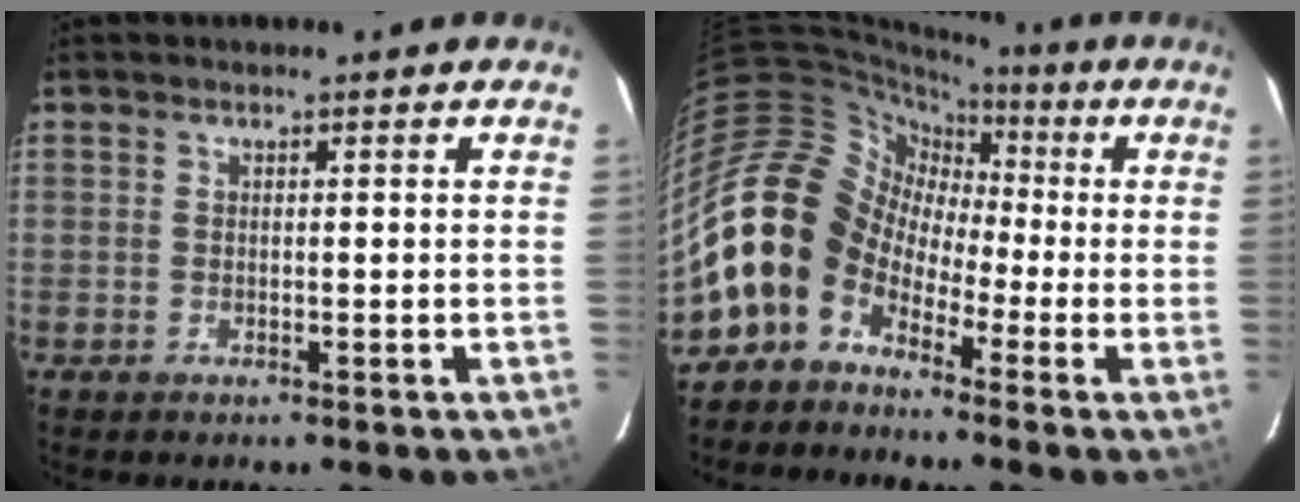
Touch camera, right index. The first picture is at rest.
{"total": 14.6, "force": [-7.1, 11.2, 6.2], "torque": [-0.128, 0.029, -0.156]}